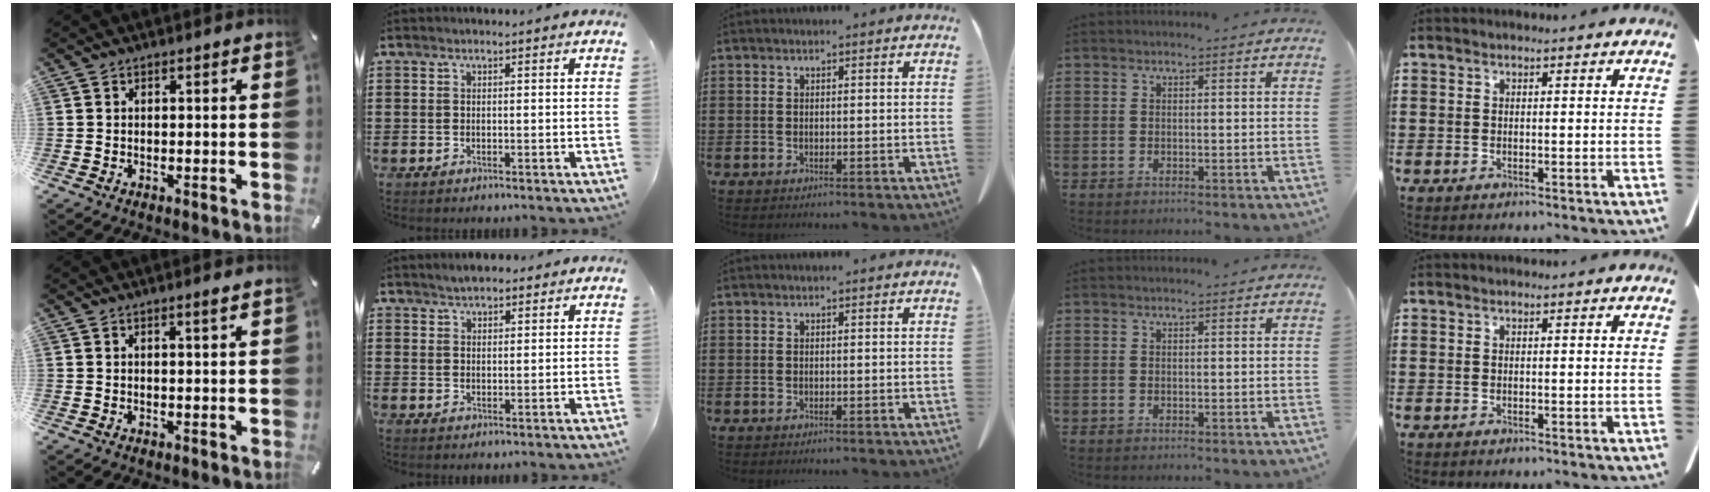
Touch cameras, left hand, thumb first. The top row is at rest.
{"thumb": {"total": 1.3, "force": [0.7, 0.0, 1.1], "torque": [-0.021, -0.001, 0.013]}, "index": {"total": 2.7, "force": [2.5, 0.9, 0.6], "torque": [-0.018, 0.003, 0.047]}}